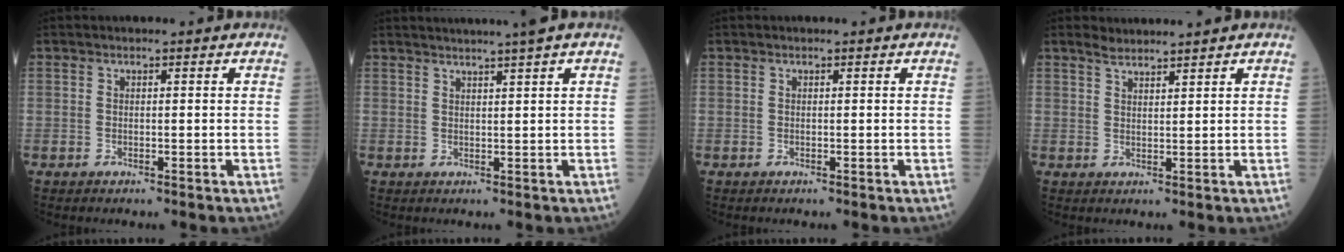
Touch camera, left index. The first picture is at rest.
{"total": 4.8, "force": [4.0, -1.1, 2.5], "torque": [-0.037, 0.009, 0.057]}
{"total": 0.0}
{"total": 2.8, "force": [2.7, 0.2, 0.7], "torque": [-0.017, 0.017, 0.051]}